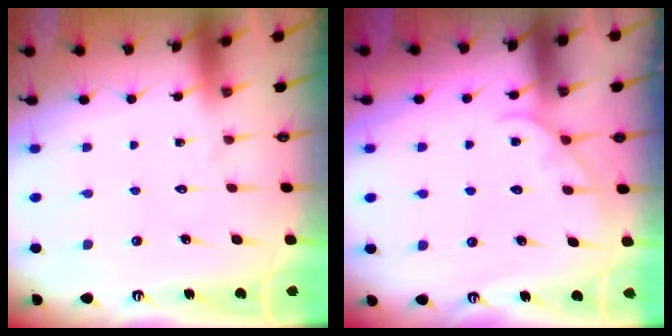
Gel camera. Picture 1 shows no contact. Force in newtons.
{"total": 5.1, "press": 5.1, "slide": 0.4}